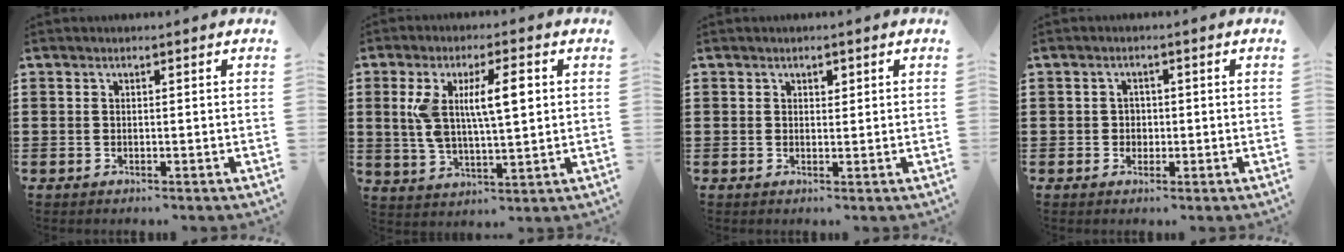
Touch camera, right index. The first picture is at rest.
{"total": 9.5, "force": [2.4, 3.1, 8.6], "torque": [-0.180, 0.008, 0.036]}
{"total": 1.0, "force": [0.6, 0.7, 0.4], "torque": [-0.009, 0.004, 0.011]}
{"total": 1.6, "force": [-0.2, 1.5, 0.4], "torque": [-0.014, 0.004, -0.007]}